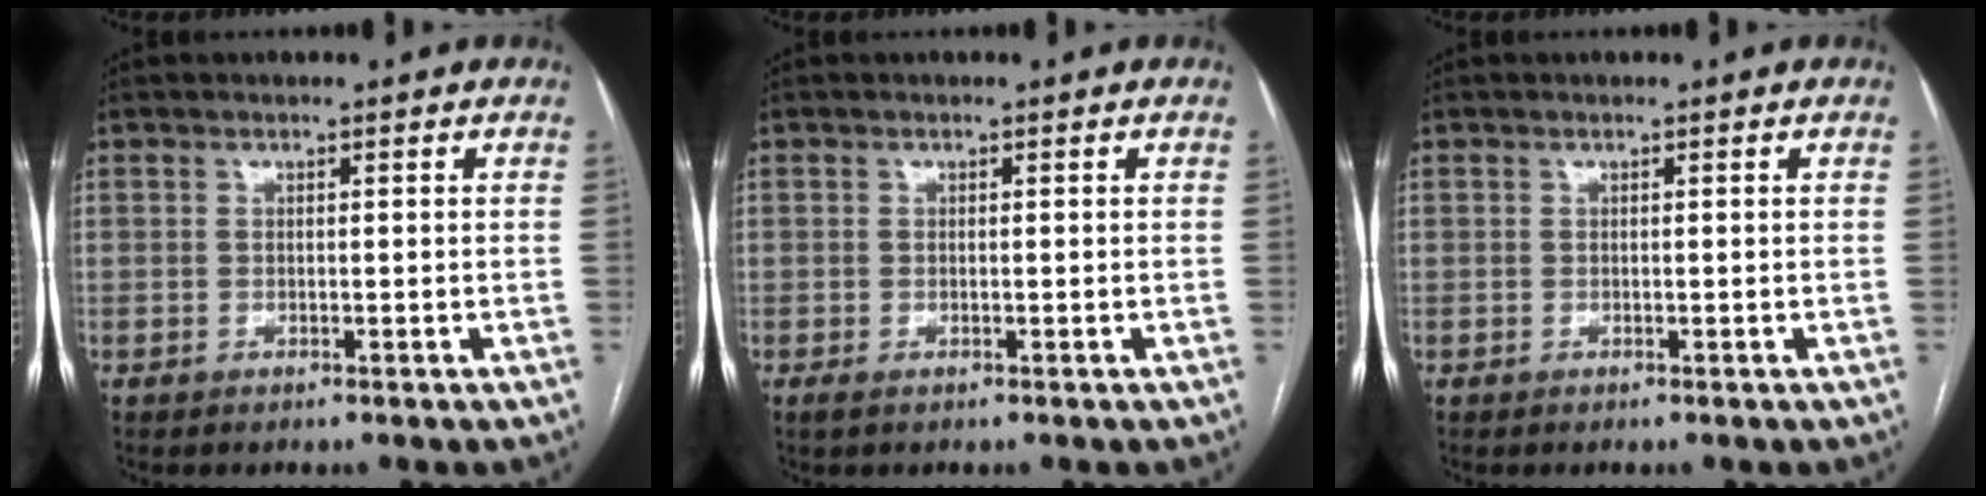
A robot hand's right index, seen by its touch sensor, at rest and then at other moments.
{"total": 1.0, "force": [-0.4, 0.2, 0.9], "torque": [-0.020, -0.002, -0.004]}
{"total": 0.0}